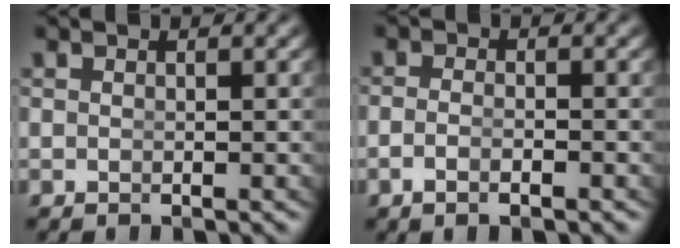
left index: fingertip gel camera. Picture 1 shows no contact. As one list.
[{"total": 2.0, "force": [-1.5, 0.3, 1.3], "torque": [-0.031, -0.011, -0.020]}]